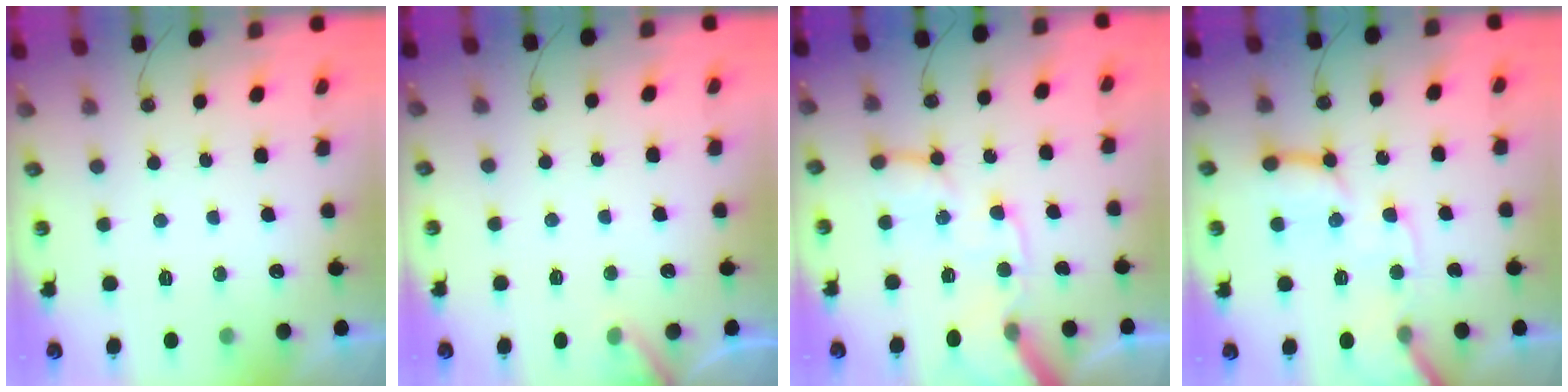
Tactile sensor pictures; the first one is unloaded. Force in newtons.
{"total": 6.6, "press": 6.6, "slide": 0.3}
{"total": 15.9, "press": 15.7, "slide": 2.6}
{"total": 15.0, "press": 14.9, "slide": 2.1}